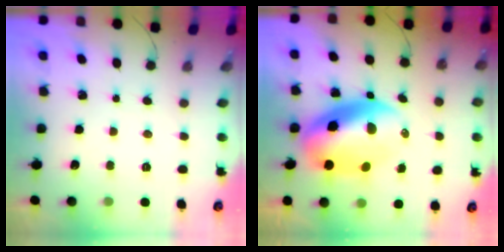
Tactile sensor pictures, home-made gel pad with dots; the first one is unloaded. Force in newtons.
{"total": 14.3, "press": 13.8, "slide": 3.7}